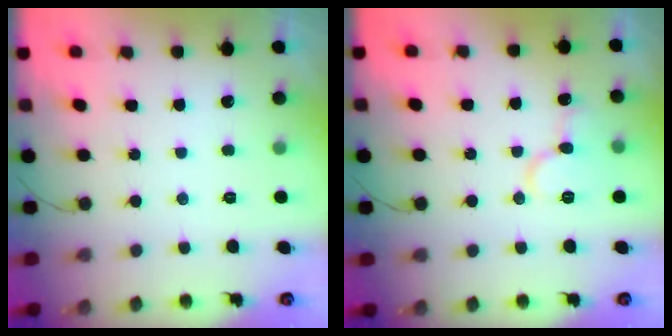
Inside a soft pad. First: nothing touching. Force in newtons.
{"total": 9.1, "press": 9.0, "slide": 1.2}